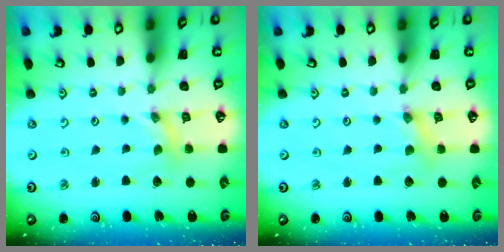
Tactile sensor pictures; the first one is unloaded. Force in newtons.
{"total": 1.8, "press": 1.8, "slide": 0.3}